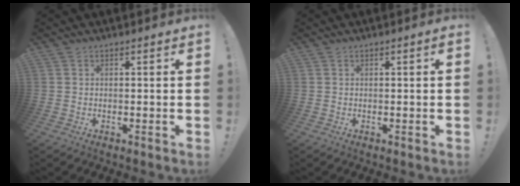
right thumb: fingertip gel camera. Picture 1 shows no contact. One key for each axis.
{"total": 0.5, "fx": 0.1, "fy": -0.1, "fz": 0.5, "tx": -0.005, "ty": -0.002, "tz": 0.000}